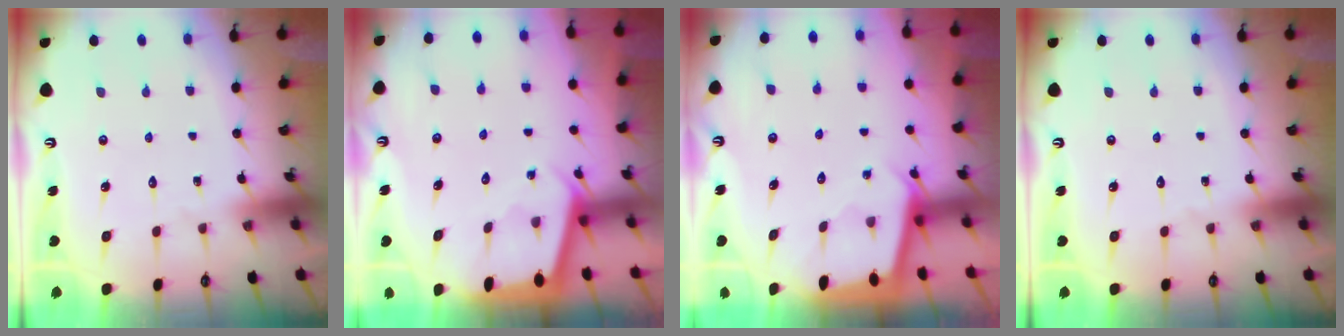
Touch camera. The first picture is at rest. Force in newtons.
{"total": 2.2, "press": 2.2, "slide": 0.2}
{"total": 1.7, "press": 1.7, "slide": 0.1}
{"total": 0.0}